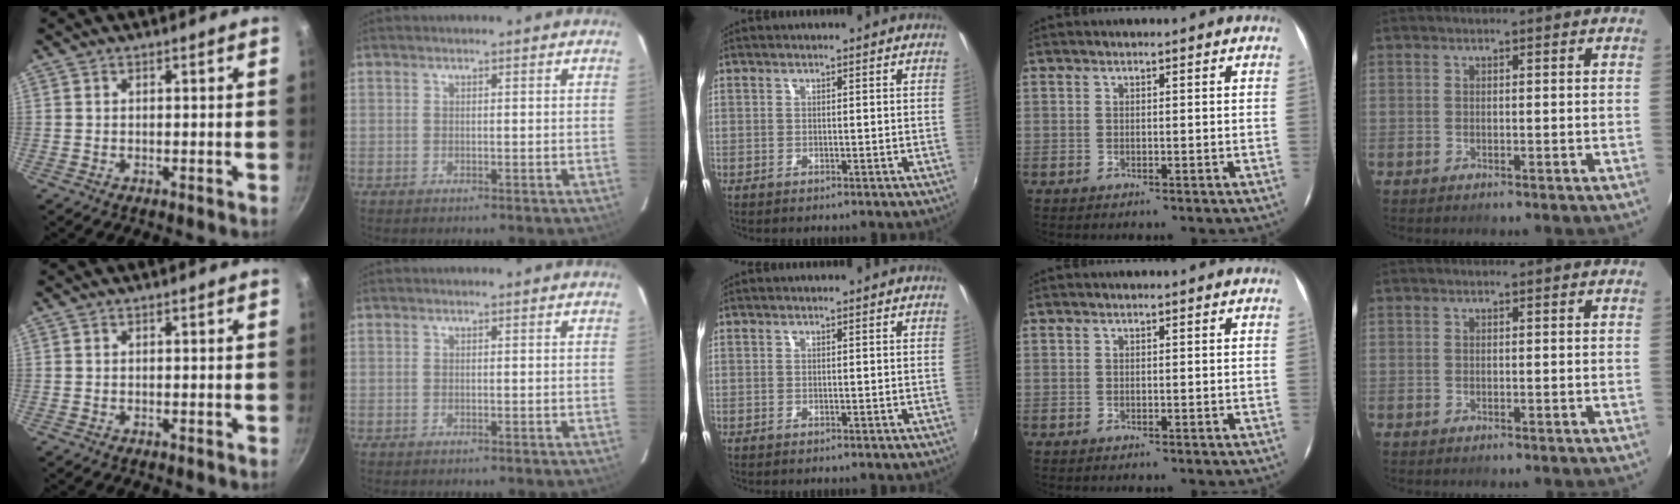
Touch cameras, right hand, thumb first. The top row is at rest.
{}